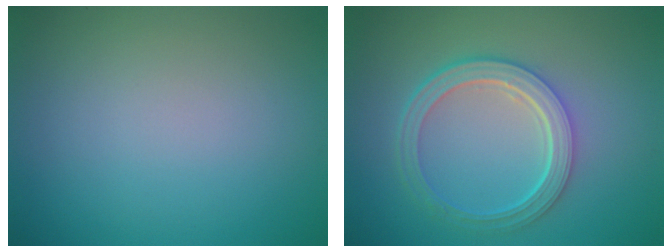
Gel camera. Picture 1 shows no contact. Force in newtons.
{"total": 4.9, "press": 3.7, "slide": 3.3}